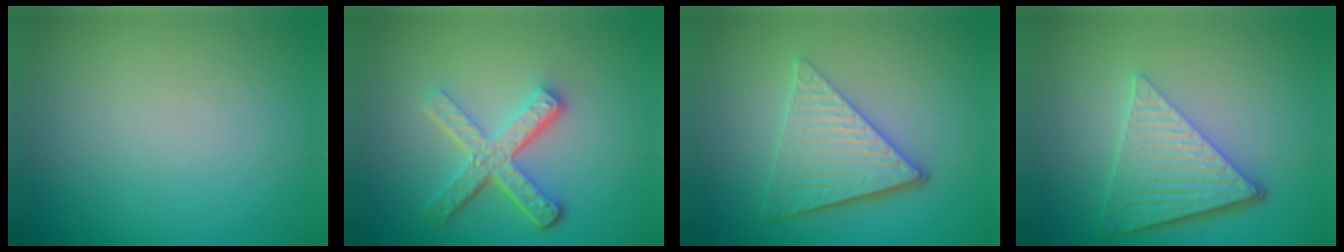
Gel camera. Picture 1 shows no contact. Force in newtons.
{"total": 4.8, "press": 3.6, "slide": 3.3}
{"total": 5.8, "press": 4.1, "slide": 4.1}
{"total": 6.2, "press": 4.2, "slide": 4.5}